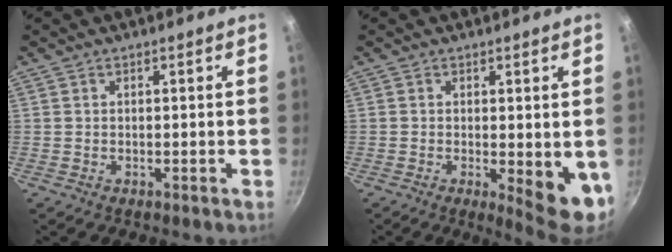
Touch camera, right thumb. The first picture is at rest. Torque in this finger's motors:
{"motor_torque": [-0.22, 0.75, 0.05, -0.06, 0.05]}